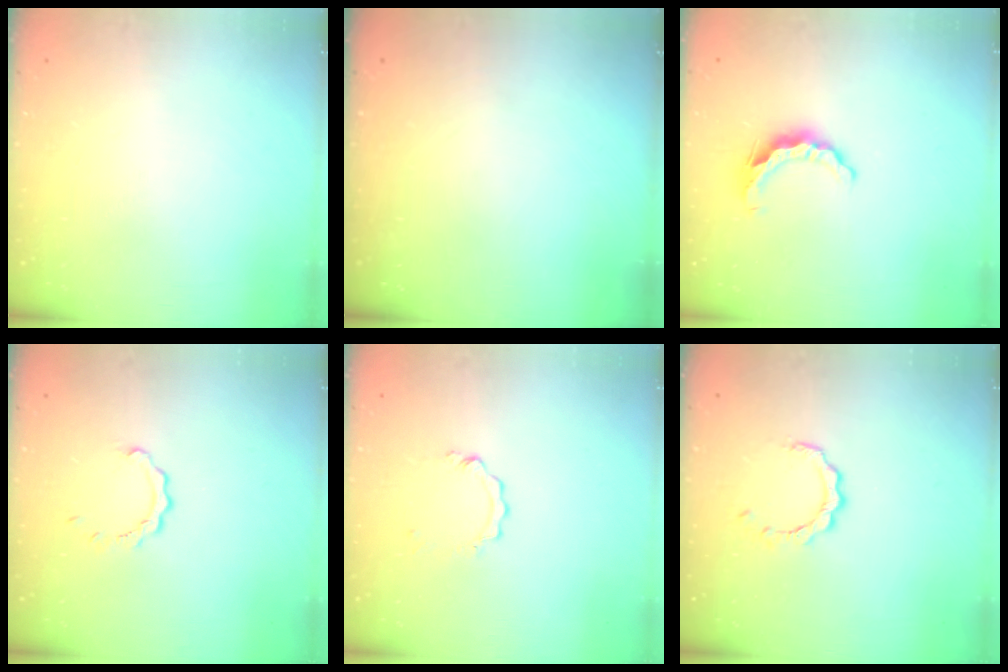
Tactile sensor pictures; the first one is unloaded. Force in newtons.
{"total": 0.0}
{"total": 7.5, "press": 7.5, "slide": 0.5}
{"total": 2.7, "press": 2.7, "slide": 0.3}
{"total": 2.9, "press": 2.9, "slide": 0.2}
{"total": 4.6, "press": 4.6, "slide": 0.4}